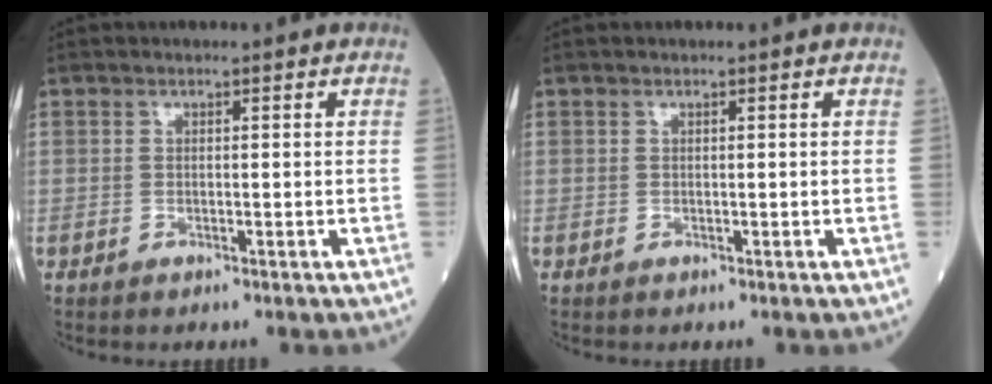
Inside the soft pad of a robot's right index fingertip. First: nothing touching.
{"total": 0.0}